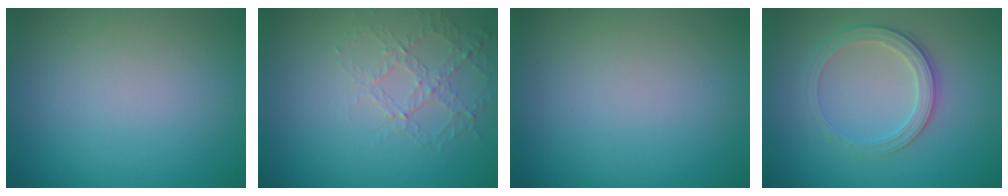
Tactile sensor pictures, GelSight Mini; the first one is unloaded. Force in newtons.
{"total": 1.6, "press": 1.1, "slide": 1.2}
{"total": 0.0}
{"total": 2.8, "press": 2.7, "slide": 0.9}